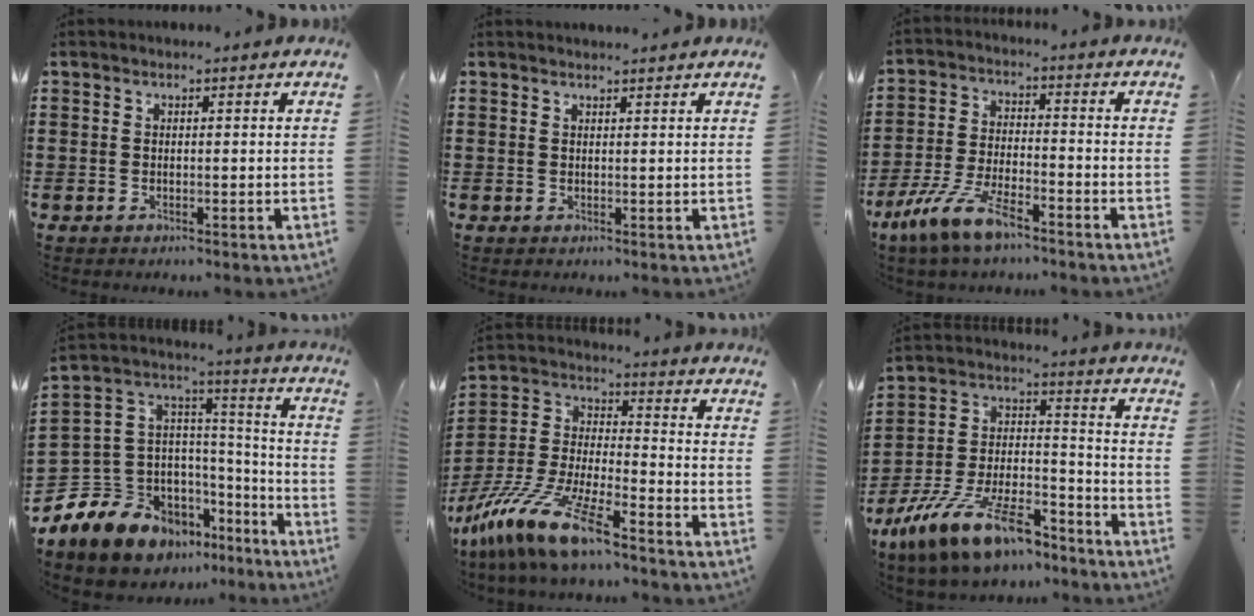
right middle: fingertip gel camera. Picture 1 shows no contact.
{"total": 1.0, "force": [1.0, -0.1, 0.1], "torque": [-0.004, -0.002, 0.020]}
{"total": 8.3, "force": [-6.1, 2.0, 5.3], "torque": [-0.129, -0.006, -0.122]}
{"total": 10.9, "force": [-8.4, 6.8, 1.8], "torque": [-0.093, -0.012, -0.166]}
{"total": 13.4, "force": [-10.7, 1.3, 7.9], "torque": [-0.176, 0.012, -0.212]}
{"total": 13.9, "force": [-10.7, 3.4, 8.1], "torque": [-0.160, 0.028, -0.200]}